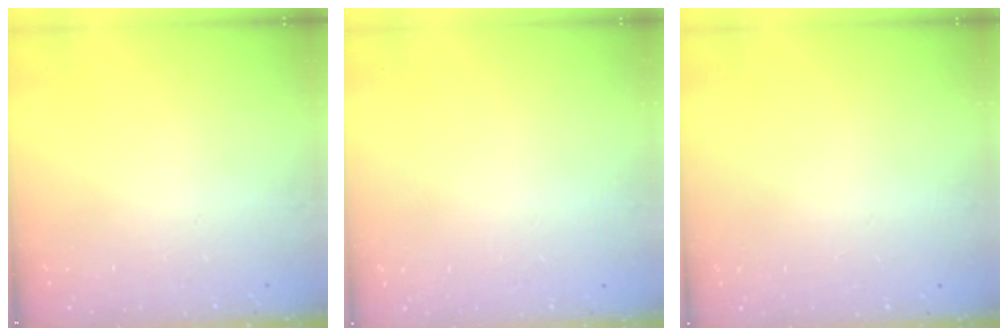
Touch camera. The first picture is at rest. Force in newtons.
{"total": 0.0}
{"total": 0.0}